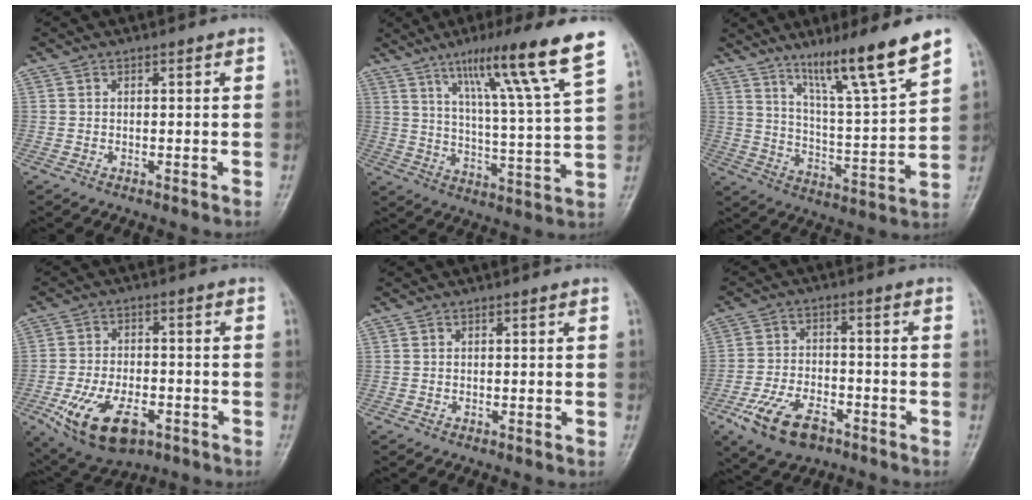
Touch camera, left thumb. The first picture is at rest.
{"total": 17.0, "force": [10.6, 0.4, 13.3], "torque": [-0.197, -0.052, 0.162]}
{"total": 15.5, "force": [10.7, 0.6, 11.2], "torque": [-0.176, -0.063, 0.181]}
{"total": 13.4, "force": [-6.0, 7.1, 9.6], "torque": [-0.168, 0.014, -0.094]}
{"total": 0.0}
{"total": 10.9, "force": [-6.1, 5.8, 6.9], "torque": [-0.125, 0.019, -0.108]}